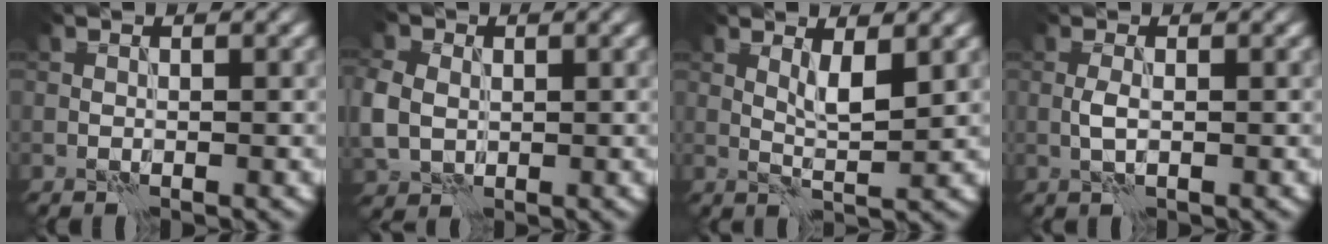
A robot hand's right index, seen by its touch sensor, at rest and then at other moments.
{"total": 4.5, "force": [0.3, 3.8, 2.5], "torque": [-0.073, 0.004, 0.009]}
{"total": 2.5, "force": [1.4, 0.3, 2.0], "torque": [-0.037, -0.004, 0.027]}
{"total": 1.3, "force": [-0.2, 0.4, 1.2], "torque": [-0.027, 0.002, -0.004]}